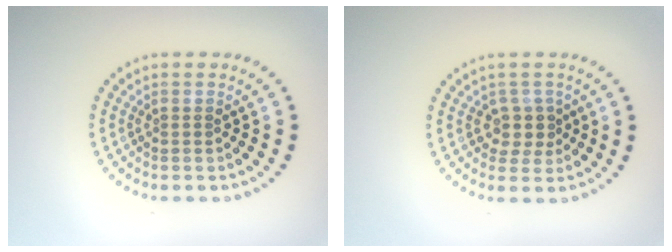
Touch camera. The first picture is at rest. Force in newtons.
{"total": 2.3, "press": 1.9, "slide": 1.3}